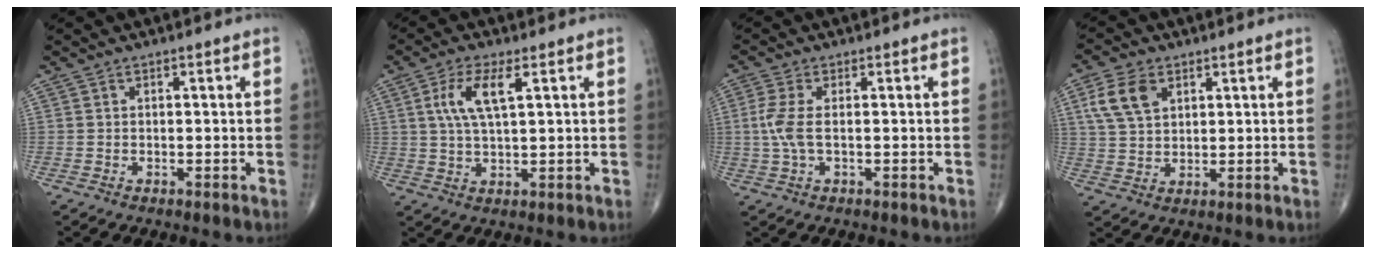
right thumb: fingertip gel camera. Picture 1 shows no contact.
{"total": 7.3, "force": [2.4, 2.4, 6.5], "torque": [-0.142, -0.001, 0.049]}
{"total": 4.8, "force": [0.1, 1.8, 4.4], "torque": [-0.126, 0.003, -0.001]}
{"total": 7.9, "force": [3.2, 5.1, 5.1], "torque": [-0.095, -0.003, 0.064]}